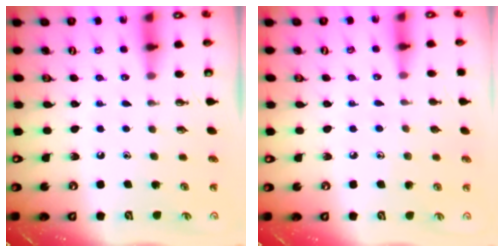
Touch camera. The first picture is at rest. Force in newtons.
{"total": 4.5, "press": 4.4, "slide": 0.4}